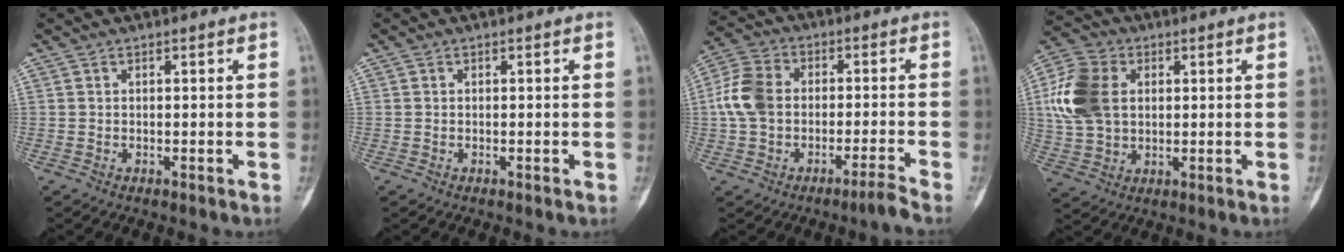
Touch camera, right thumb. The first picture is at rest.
{"total": 0.0}
{"total": 8.2, "force": [-2.5, 4.2, 6.6], "torque": [-0.141, 0.044, -0.055]}
{"total": 13.2, "force": [2.3, 9.5, 8.8], "torque": [-0.173, 0.007, 0.044]}